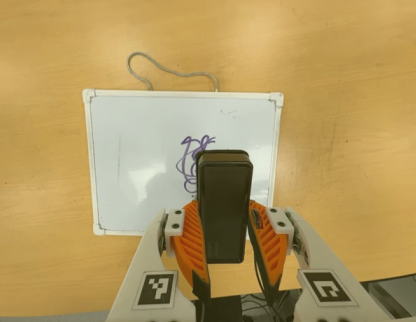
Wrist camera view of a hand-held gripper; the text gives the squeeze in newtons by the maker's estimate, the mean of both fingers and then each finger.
{"total": 7.8, "left": 6.5, "right": 9.1}